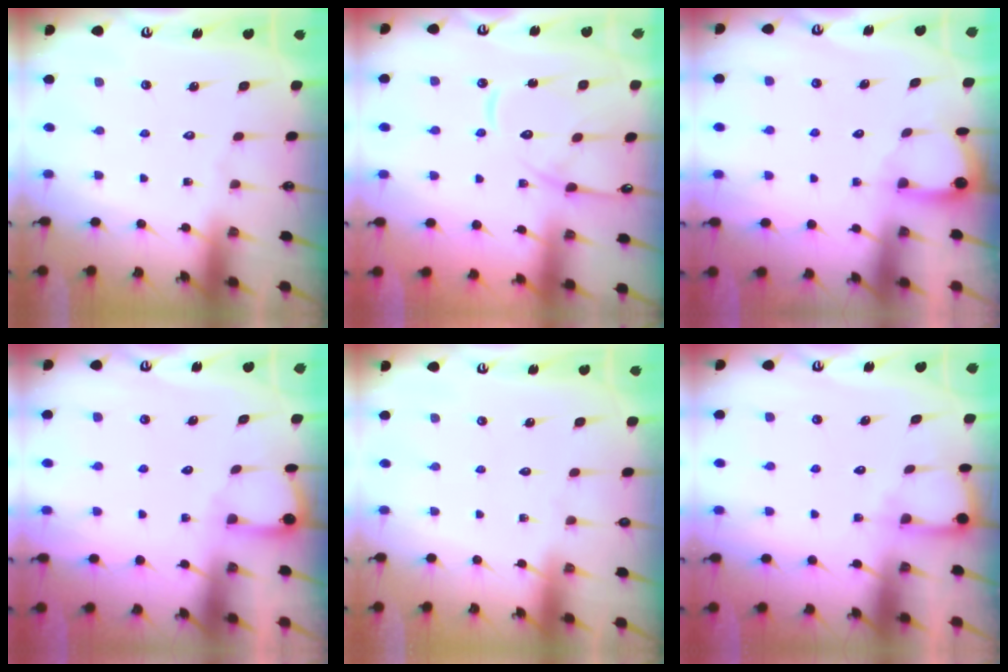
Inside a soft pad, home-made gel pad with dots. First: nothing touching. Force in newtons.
{"total": 11.5, "press": 11.5, "slide": 0.6}
{"total": 2.8, "press": 2.8, "slide": 0.3}
{"total": 2.7, "press": 2.7, "slide": 0.2}
{"total": 0.0}
{"total": 4.2, "press": 4.2, "slide": 0.2}